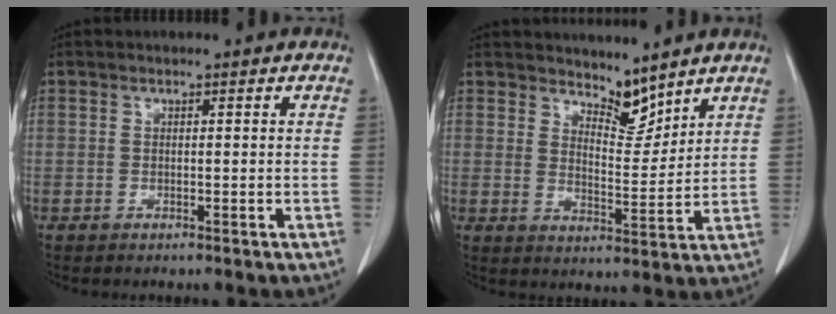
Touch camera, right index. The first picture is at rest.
{"total": 5.2, "force": [4.7, 1.4, 1.6], "torque": [-0.026, -0.009, 0.087]}